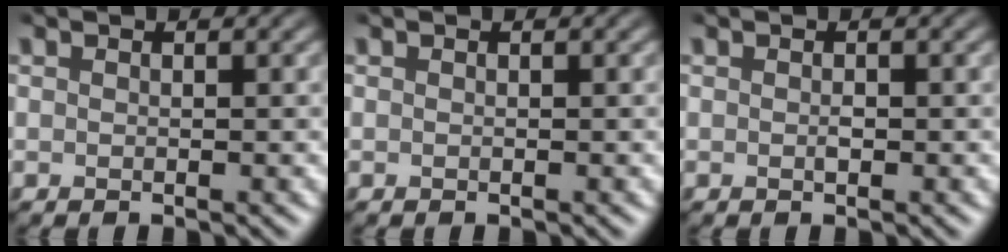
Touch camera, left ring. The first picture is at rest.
{"total": 0.0}
{"total": 0.5, "force": [-0.3, 0.2, 0.4], "torque": [-0.011, 0.001, -0.007]}